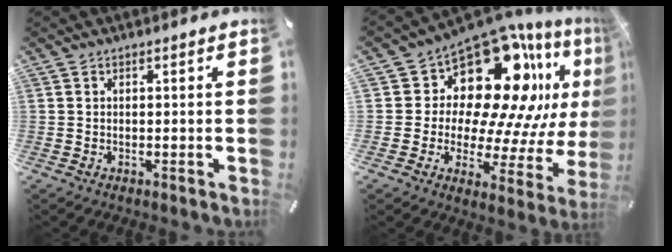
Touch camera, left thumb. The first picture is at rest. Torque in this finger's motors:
{"motor_torque": [2.56, 2.44, 0.83, 0.33, 0.09]}